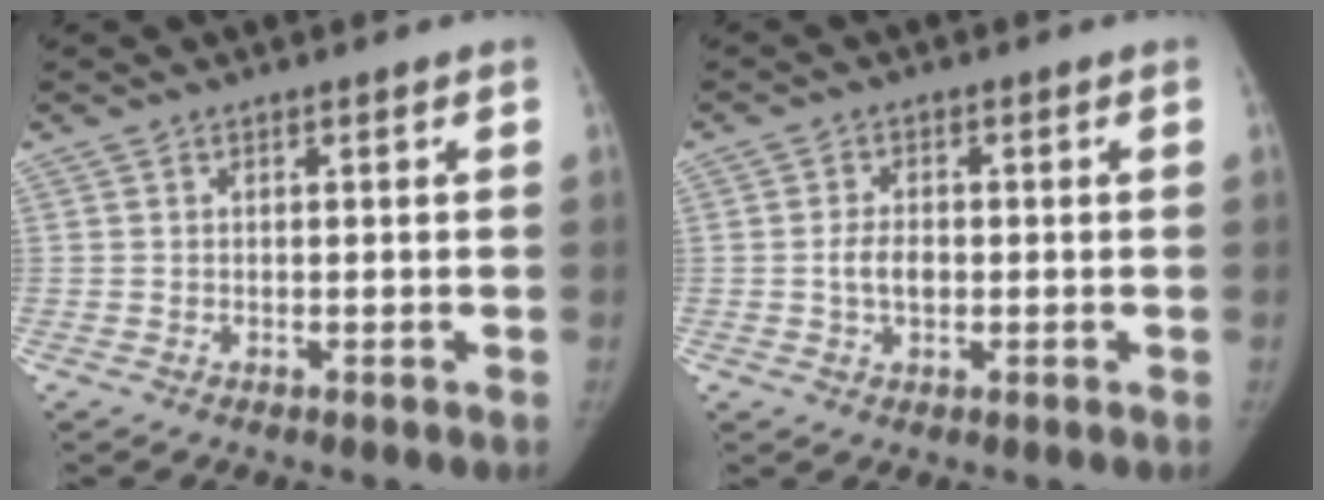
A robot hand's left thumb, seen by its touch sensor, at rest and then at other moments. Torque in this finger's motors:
{"motor_torque": [0.10, 0.06, 0.59, -0.49, 0.15]}